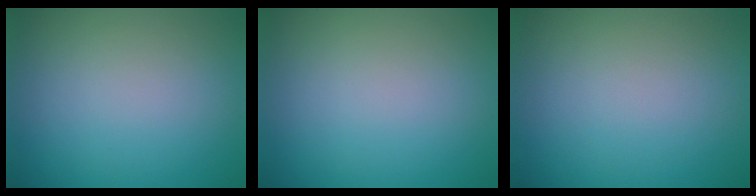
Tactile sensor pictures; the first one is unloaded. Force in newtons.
{"total": 0.0}
{"total": 0.0}